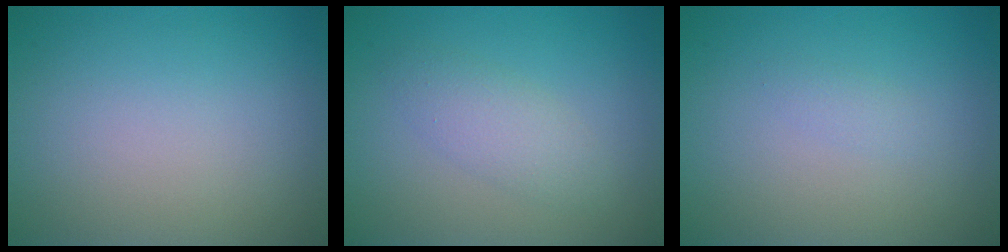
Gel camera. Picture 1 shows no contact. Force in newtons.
{"total": 2.3, "press": 2.3, "slide": 0.1}
{"total": 0.7, "press": 0.7, "slide": 0.0}